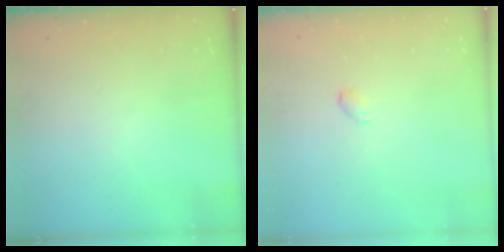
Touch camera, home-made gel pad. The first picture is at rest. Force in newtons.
{"total": 2.9, "press": 2.9, "slide": 0.5}